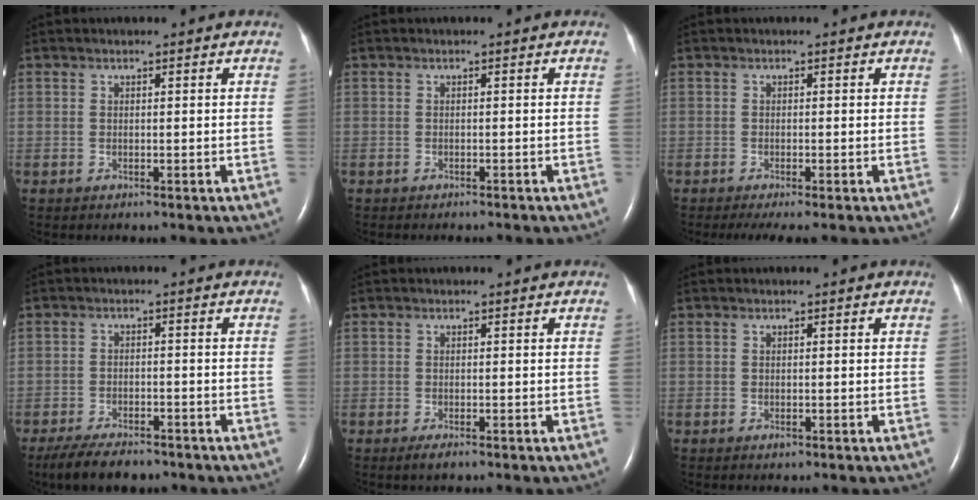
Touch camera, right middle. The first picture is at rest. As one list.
[{"total": 3.3, "force": [-3.0, 0.8, 1.3], "torque": [-0.022, -0.005, -0.031]}, {"total": 3.8, "force": [-2.8, 0.4, 2.5], "torque": [-0.040, -0.011, -0.042]}, {"total": 7.9, "force": [-6.4, 2.6, 3.8], "torque": [-0.069, -0.010, -0.101]}, {"total": 1.5, "force": [-1.0, 0.3, 1.0], "torque": [-0.025, -0.004, -0.015]}, {"total": 0.6, "force": [-0.3, 0.2, 0.4], "torque": [-0.008, 0.000, -0.004]}]